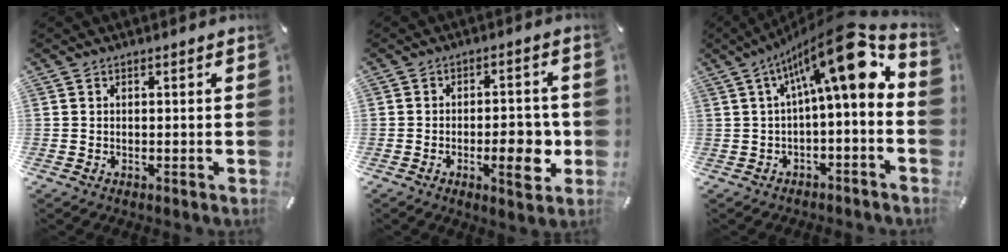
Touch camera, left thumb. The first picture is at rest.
{"total": 9.5, "force": [-2.2, 4.4, 8.1], "torque": [-0.093, 0.002, -0.032]}
{"total": 17.9, "force": [6.4, 5.5, 15.8], "torque": [-0.237, -0.051, 0.096]}